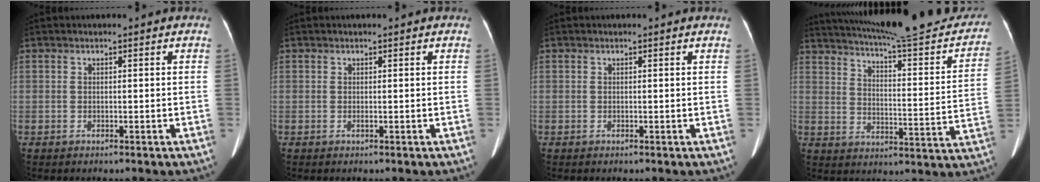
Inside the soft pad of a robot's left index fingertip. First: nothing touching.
{"total": 0.9, "force": [0.5, 0.2, 0.8], "torque": [-0.008, -0.004, 0.003]}
{"total": 0.6, "force": [0.5, -0.1, 0.1], "torque": [-0.006, -0.009, 0.001]}
{"total": 27.0, "force": [23.5, 3.6, 12.7], "torque": [-0.191, -0.061, 0.299]}